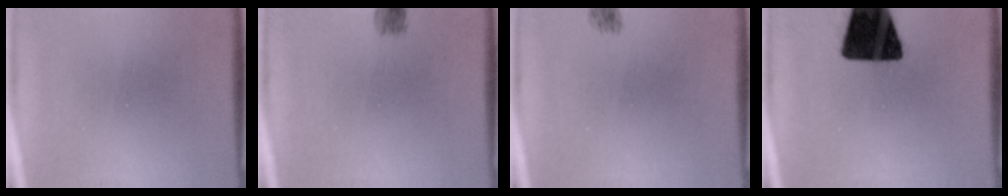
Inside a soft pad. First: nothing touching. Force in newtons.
{"total": 1.8}
{"total": 3.0}
{"total": 17.9}